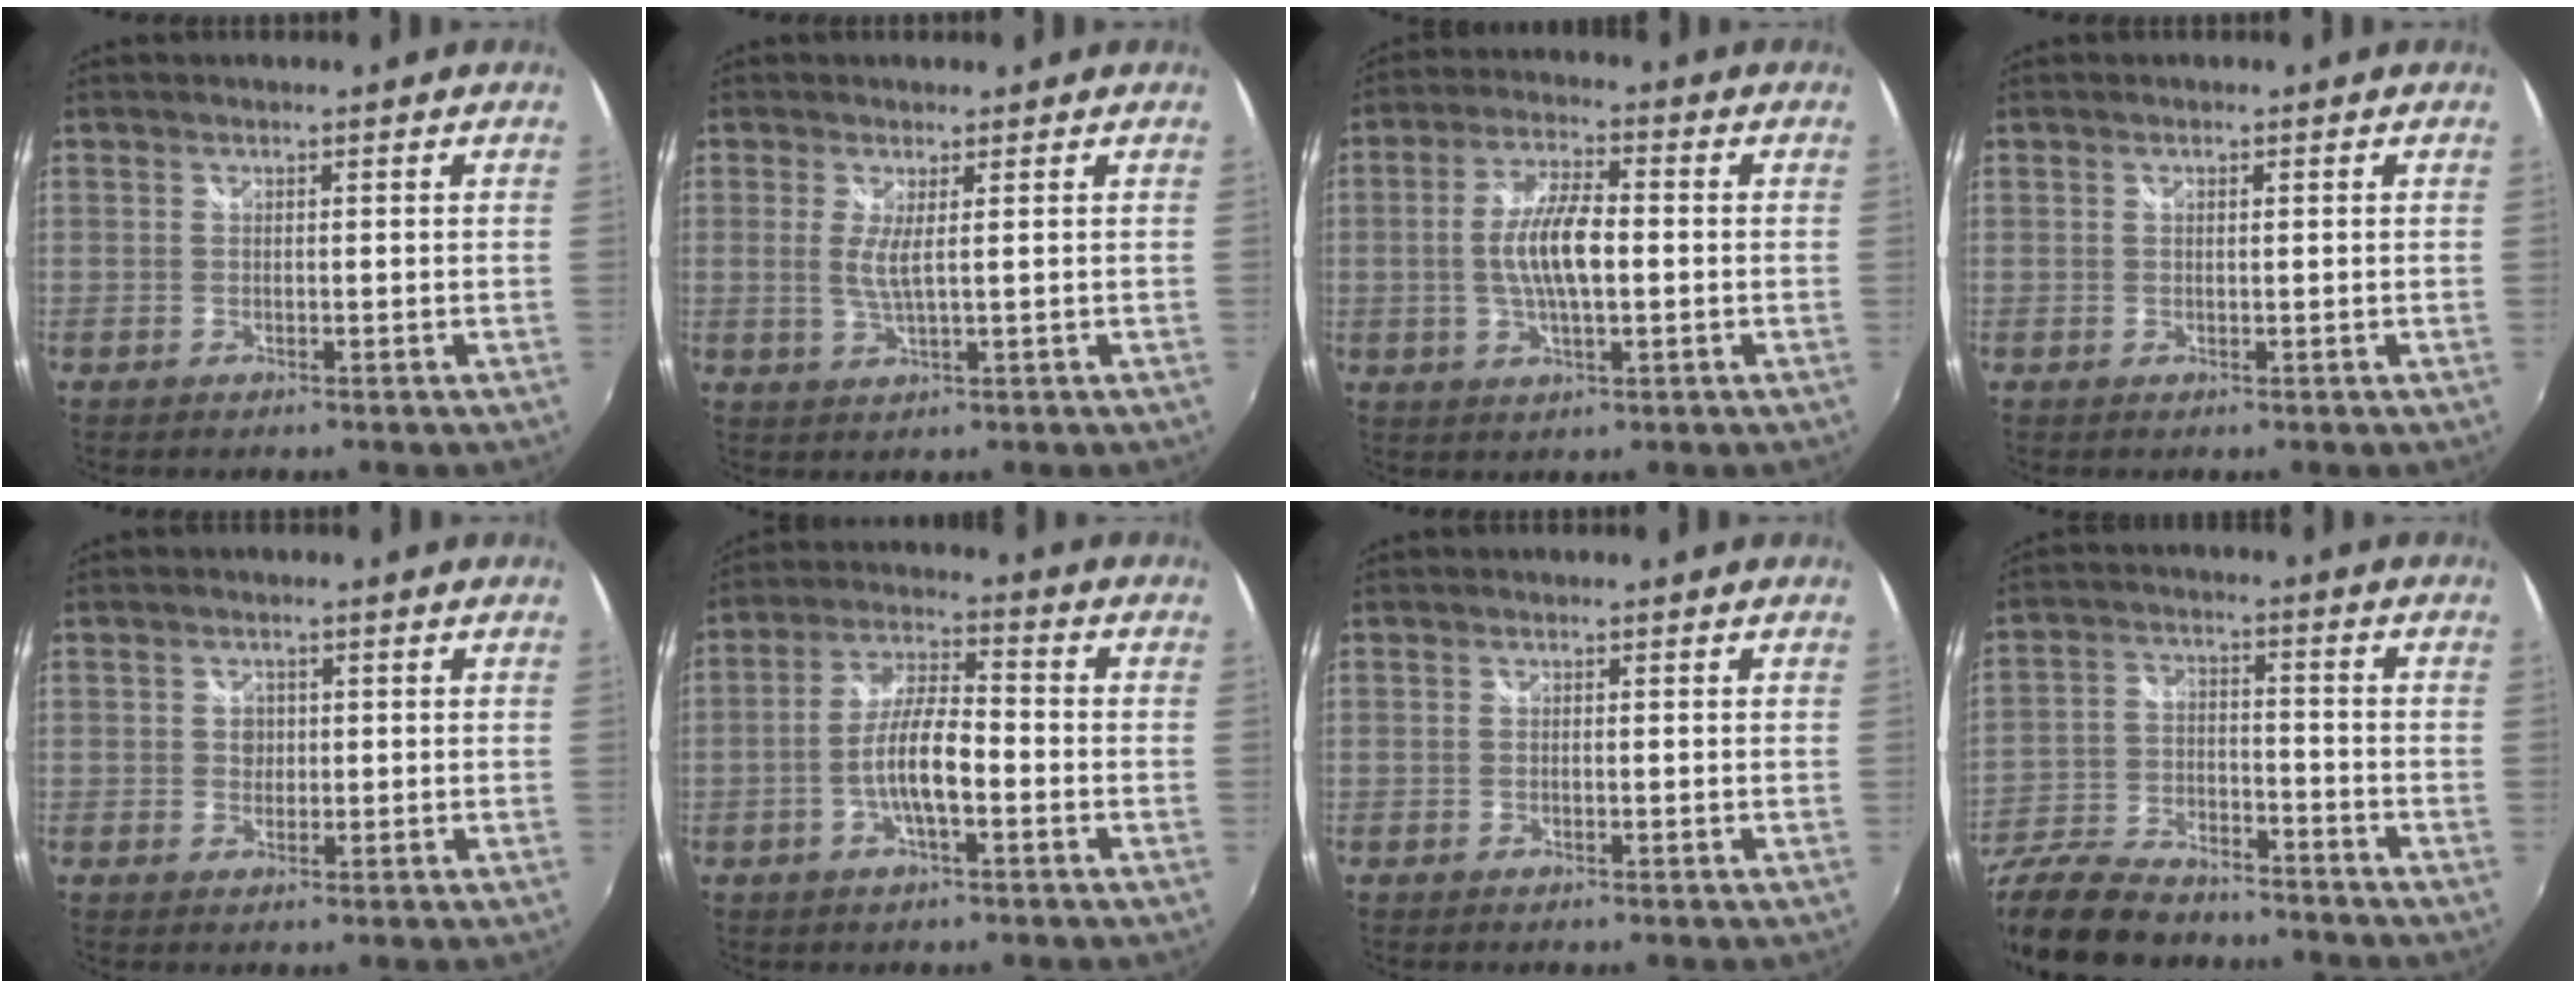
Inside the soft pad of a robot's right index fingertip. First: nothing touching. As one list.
[{"total": 2.9, "force": [0.6, 0.0, 2.9], "torque": [-0.057, -0.010, 0.008]}, {"total": 9.1, "force": [-0.6, 3.0, 8.5], "torque": [-0.166, 0.004, -0.012]}, {"total": 0.6, "force": [0.3, 0.2, 0.5], "torque": [-0.009, 0.002, 0.003]}, {"total": 2.0, "force": [0.1, 1.9, 0.6], "torque": [-0.006, 0.003, 0.000]}, {"total": 8.1, "force": [-2.7, 2.1, 7.3], "torque": [-0.148, 0.006, -0.049]}, {"total": 0.0}, {"total": 21.9, "force": [-17.4, 8.3, 10.3], "torque": [-0.237, -0.027, -0.292]}]